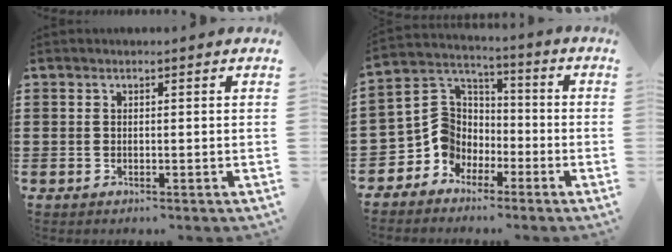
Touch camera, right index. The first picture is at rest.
{"total": 7.9, "force": [-2.4, 7.3, 2.0], "torque": [-0.088, 0.005, -0.052]}